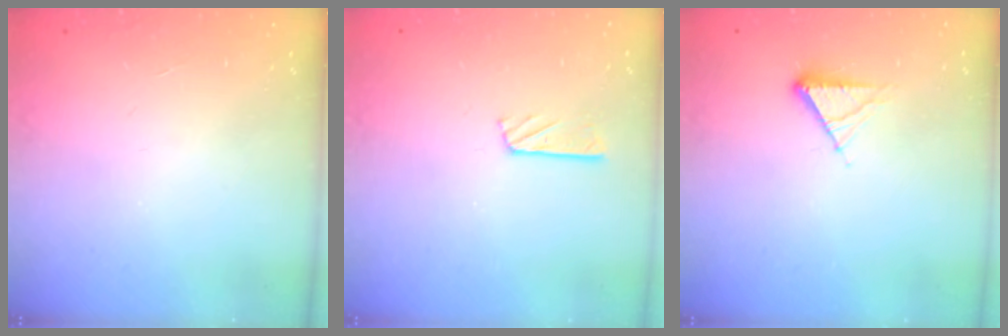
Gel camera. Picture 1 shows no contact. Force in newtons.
{"total": 2.8, "press": 2.8, "slide": 0.2}
{"total": 5.9, "press": 5.8, "slide": 0.9}